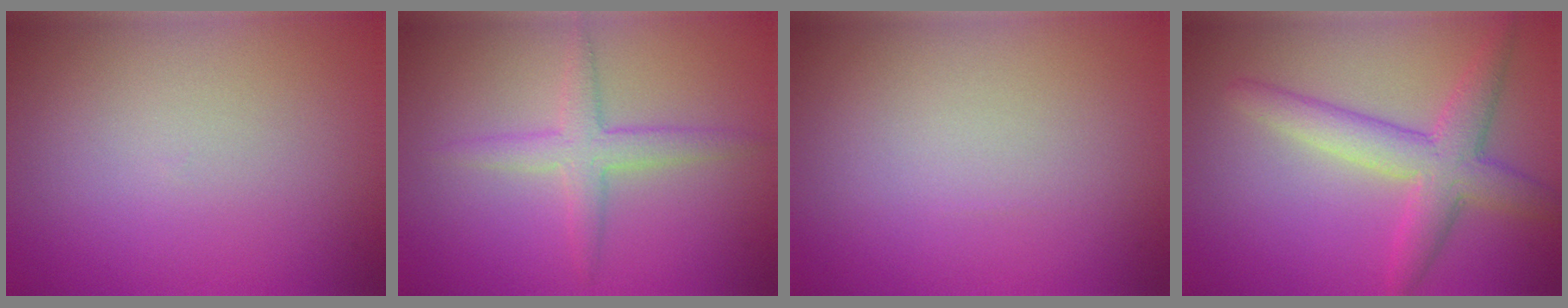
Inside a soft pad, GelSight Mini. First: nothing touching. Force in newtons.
{"total": 2.8, "press": 2.8, "slide": 0.0}
{"total": 0.0}
{"total": 4.8, "press": 4.8, "slide": 0.1}